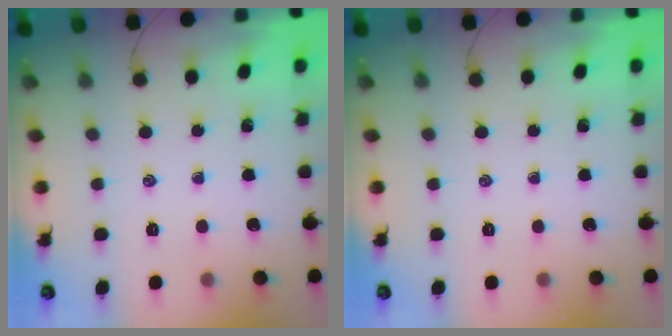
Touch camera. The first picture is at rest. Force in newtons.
{"total": 0.0}